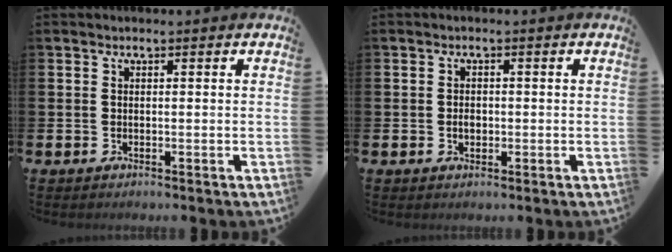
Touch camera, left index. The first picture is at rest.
{"total": 1.6, "force": [-0.2, 1.1, 1.1], "torque": [-0.012, 0.003, -0.008]}